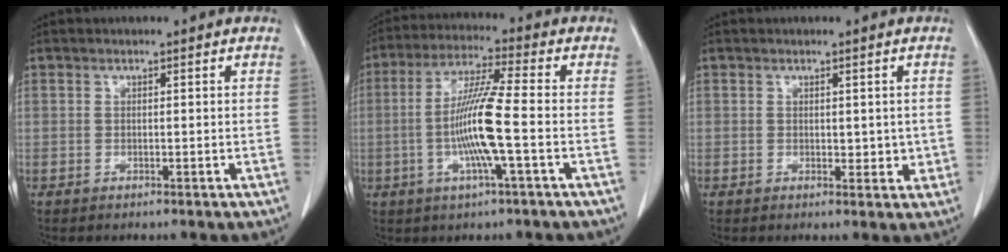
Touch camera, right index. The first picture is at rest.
{"total": 10.6, "force": [-2.0, -0.2, 10.5], "torque": [-0.205, -0.003, -0.044]}
{"total": 2.4, "force": [0.3, 1.6, 1.8], "torque": [-0.015, -0.004, 0.007]}